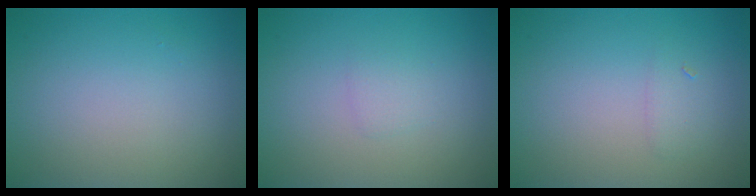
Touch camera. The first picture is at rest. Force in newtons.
{"total": 0.9, "press": 0.9, "slide": 0.0}
{"total": 1.0, "press": 1.0, "slide": 0.1}